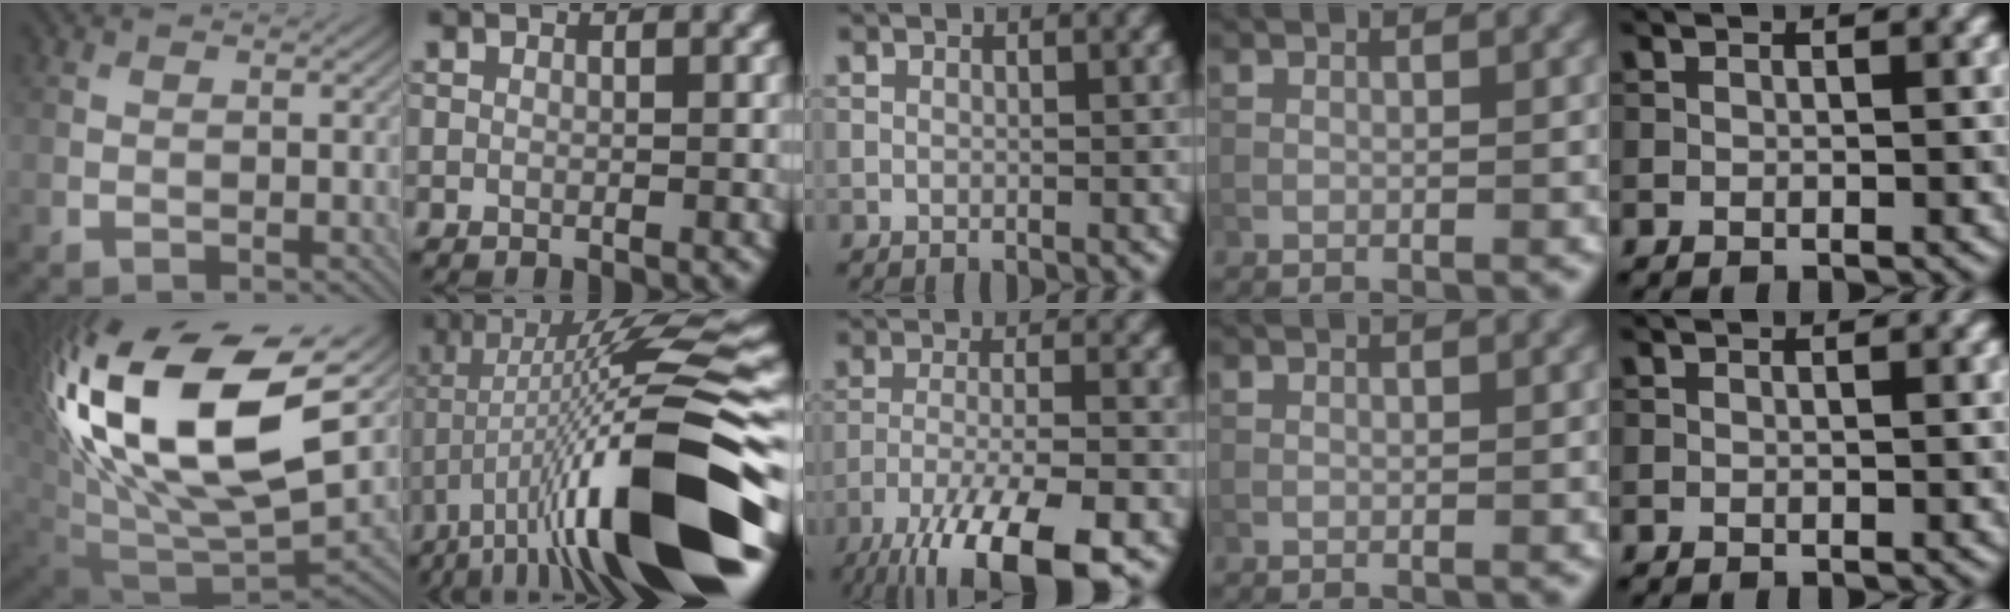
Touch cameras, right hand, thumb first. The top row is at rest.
{"thumb": {"total": 20.4, "force": [6.9, 10.4, 16.1], "torque": [-0.347, 0.012, 0.131]}, "index": {"total": 16.7, "force": [-4.8, 3.4, 15.6], "torque": [-0.260, 0.018, -0.078]}, "middle": {"total": 12.0, "force": [-8.4, 3.0, 8.1], "torque": [-0.141, -0.026, -0.139]}}